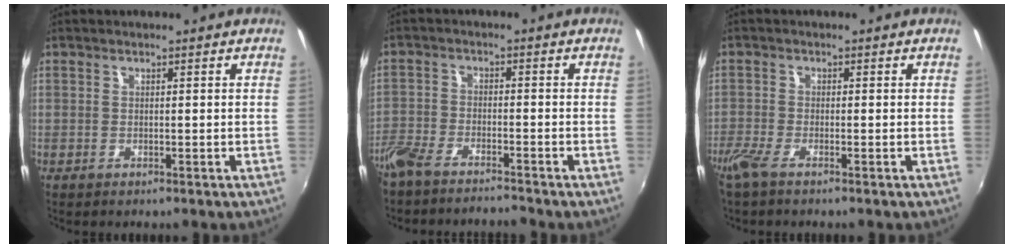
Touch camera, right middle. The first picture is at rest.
{"total": 6.9, "force": [-6.2, 1.4, 2.5], "torque": [-0.070, -0.014, -0.121]}
{"total": 3.1, "force": [-2.3, 0.4, 2.0], "torque": [-0.051, -0.009, -0.051]}